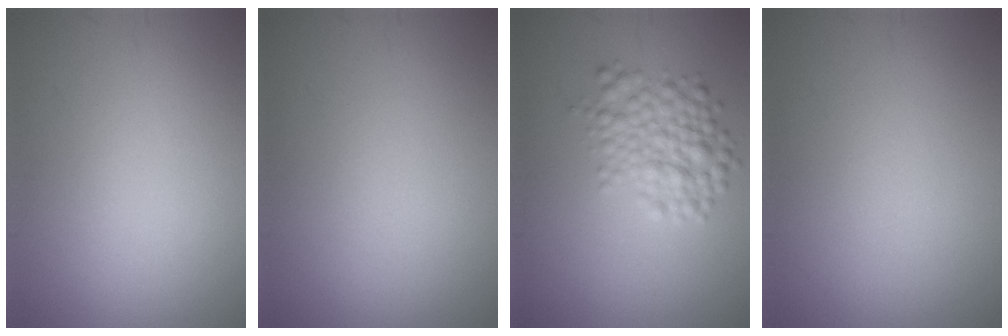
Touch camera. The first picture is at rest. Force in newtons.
{"total": 0.0}
{"total": 4.0, "press": 4.0, "slide": 0.1}
{"total": 0.0}